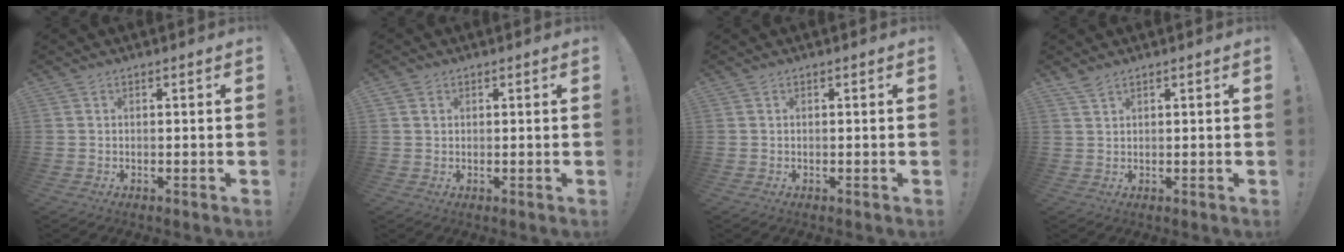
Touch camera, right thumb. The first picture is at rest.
{"total": 1.5, "force": [0.7, 1.2, 0.3], "torque": [0.001, -0.001, 0.013]}
{"total": 0.0}
{"total": 2.5, "force": [2.0, 0.8, 1.2], "torque": [-0.018, -0.010, 0.037]}